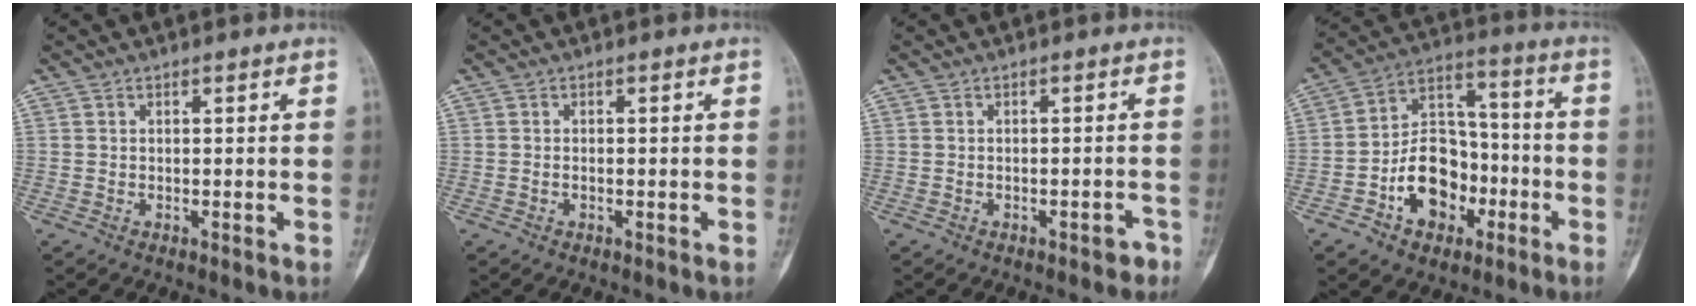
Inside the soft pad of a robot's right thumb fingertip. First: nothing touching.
{"total": 0.6, "force": [-0.2, 0.4, 0.5], "torque": [-0.014, 0.006, -0.002]}
{"total": 2.0, "force": [-1.4, 0.9, 1.1], "torque": [-0.009, 0.015, -0.016]}
{"total": 14.7, "force": [-5.2, 10.6, 8.8], "torque": [-0.100, 0.054, -0.087]}